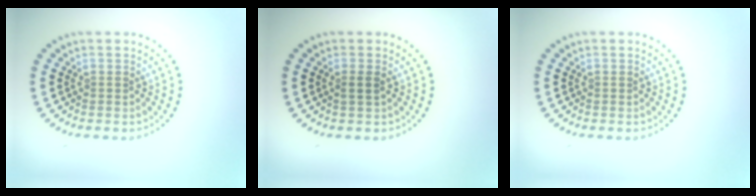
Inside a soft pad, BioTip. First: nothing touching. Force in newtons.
{"total": 1.1, "press": 0.9, "slide": 0.6}
{"total": 0.0}